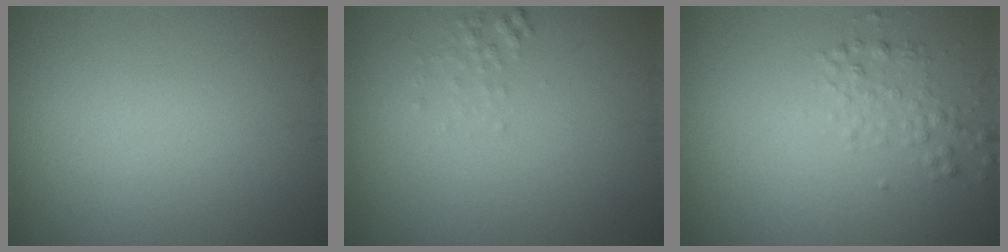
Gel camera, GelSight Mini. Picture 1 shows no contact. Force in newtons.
{"total": 1.0, "press": 1.0, "slide": 0.0}
{"total": 1.6, "press": 1.6, "slide": 0.0}